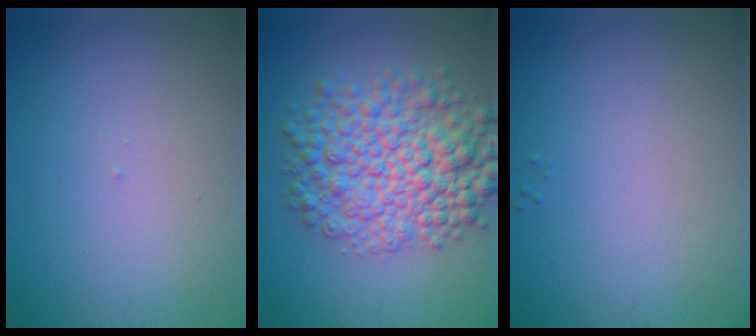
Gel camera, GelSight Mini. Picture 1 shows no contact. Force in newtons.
{"total": 8.5, "press": 8.5, "slide": 0.1}
{"total": 0.0}